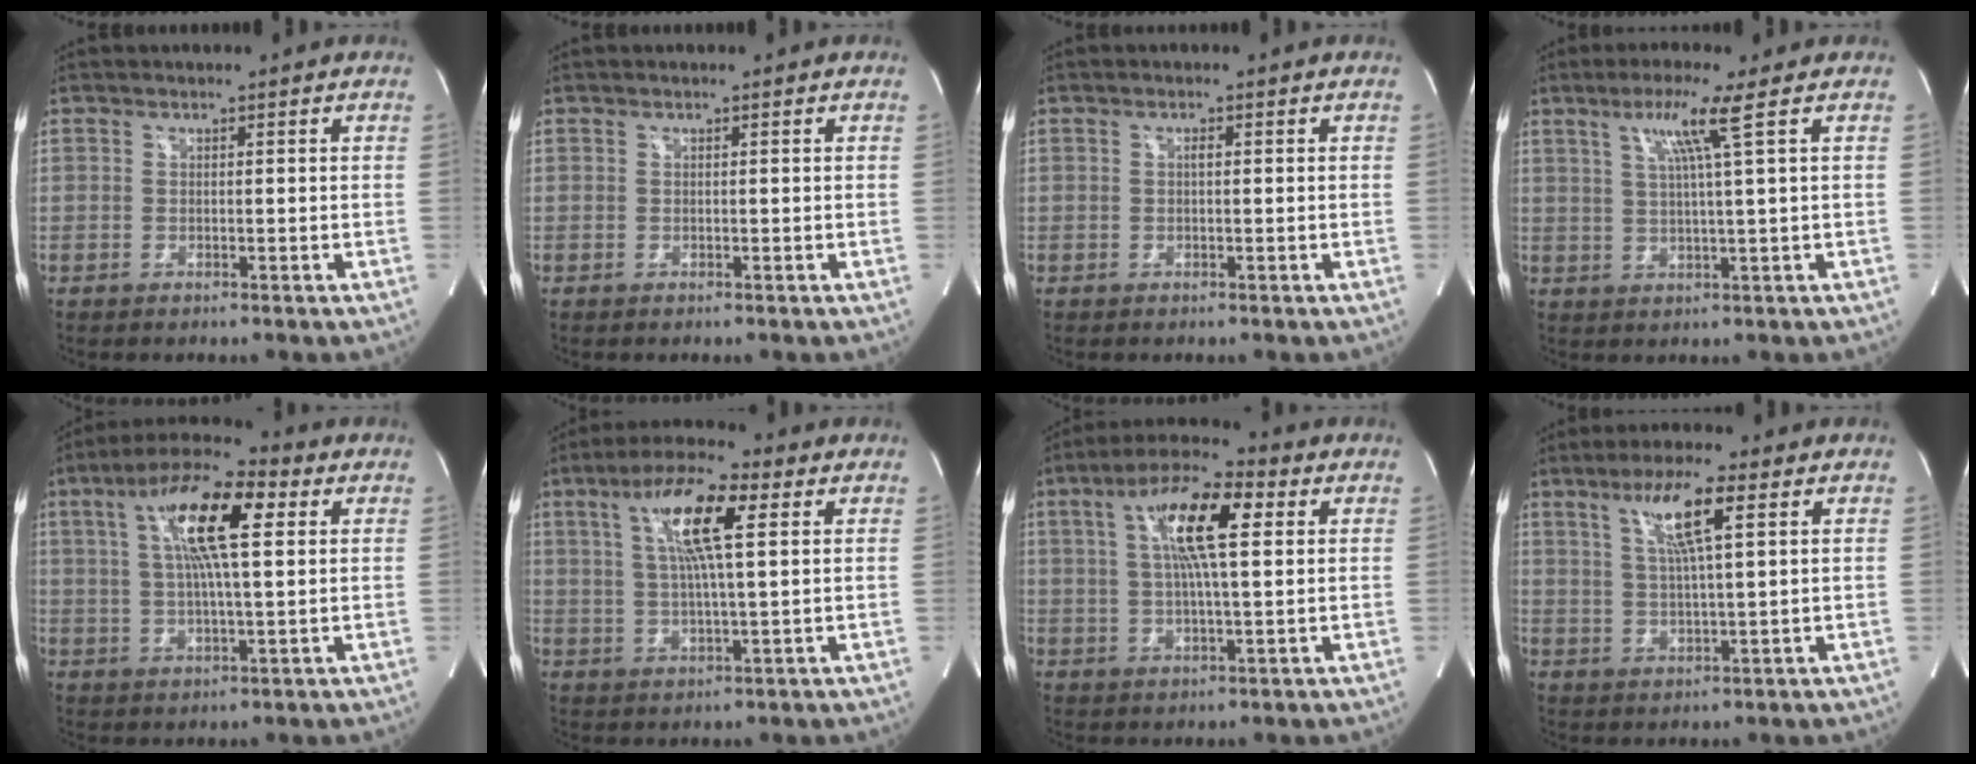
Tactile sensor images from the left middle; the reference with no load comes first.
{"total": 0.0}
{"total": 0.7, "force": [0.1, 0.0, 0.7], "torque": [-0.018, -0.001, 0.002]}
{"total": 6.5, "force": [2.9, -1.8, 5.5], "torque": [-0.110, -0.003, 0.057]}
{"total": 14.0, "force": [4.4, 2.6, 13.0], "torque": [-0.246, 0.023, 0.072]}
{"total": 11.3, "force": [3.9, 1.2, 10.6], "torque": [-0.201, 0.014, 0.068]}
{"total": 12.4, "force": [3.6, 2.2, 11.6], "torque": [-0.220, 0.020, 0.060]}
{"total": 8.4, "force": [3.8, 0.2, 7.5], "torque": [-0.145, 0.002, 0.070]}